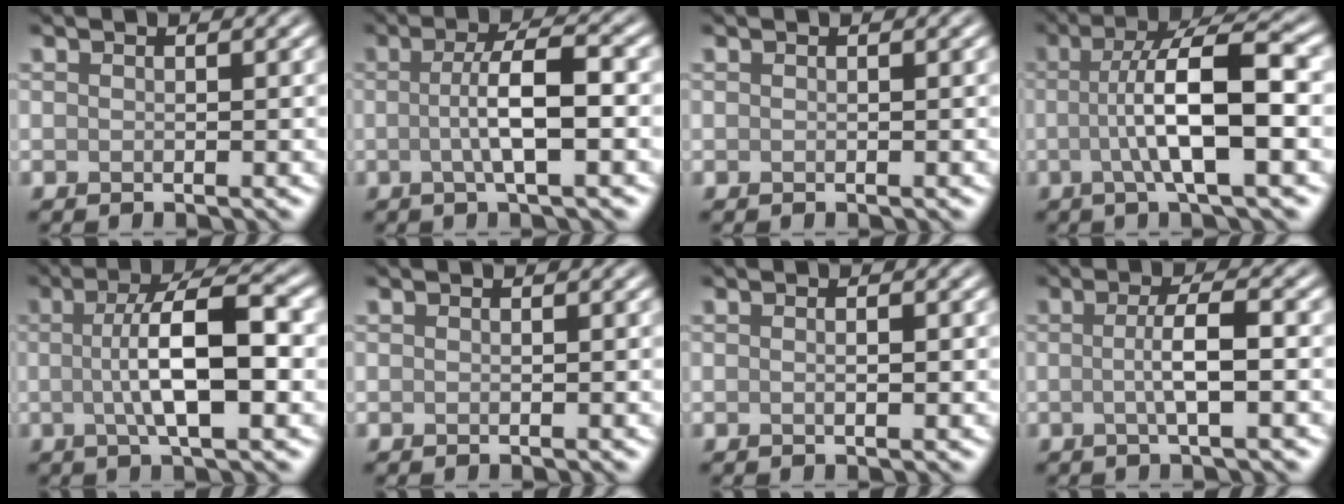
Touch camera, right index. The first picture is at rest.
{"total": 4.8, "force": [-0.2, 0.9, 4.7], "torque": [-0.081, 0.006, -0.007]}
{"total": 0.0}
{"total": 7.8, "force": [-0.4, 1.6, 7.6], "torque": [-0.122, 0.012, -0.011]}
{"total": 7.7, "force": [0.1, 2.0, 7.4], "torque": [-0.119, 0.006, -0.002]}
{"total": 0.0}
{"total": 0.8, "force": [0.0, 0.1, 0.8], "torque": [-0.015, -0.001, 0.000]}
{"total": 3.4, "force": [-0.1, 0.6, 3.4], "torque": [-0.059, 0.002, -0.004]}